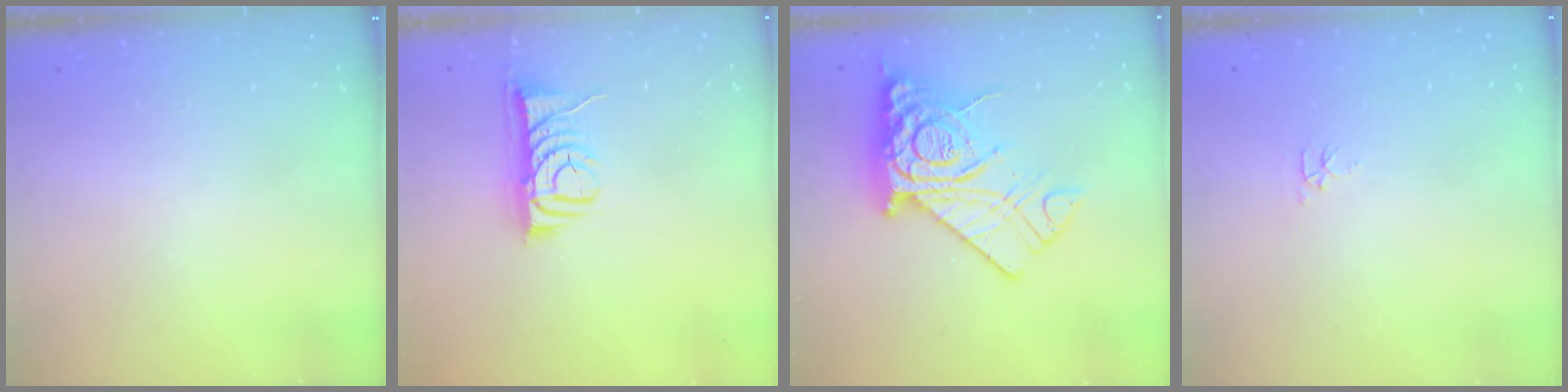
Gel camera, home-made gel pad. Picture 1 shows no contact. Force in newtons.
{"total": 9.0, "press": 8.9, "slide": 0.5}
{"total": 21.4, "press": 21.3, "slide": 2.0}
{"total": 2.8, "press": 2.7, "slide": 0.4}